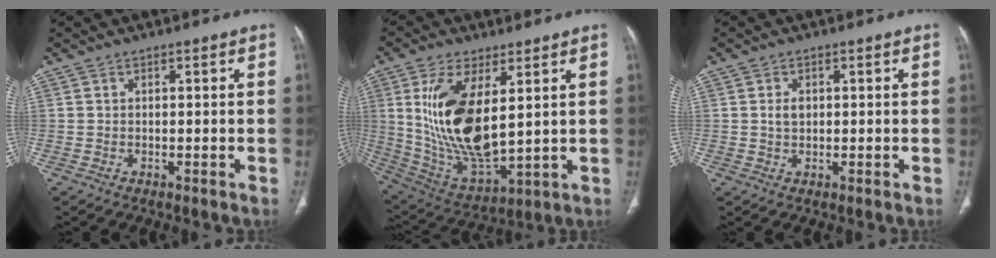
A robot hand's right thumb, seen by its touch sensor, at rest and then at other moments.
{"total": 18.6, "force": [4.1, 8.3, 16.1], "torque": [-0.310, -0.028, 0.097]}
{"total": 2.2, "force": [0.3, 1.5, 1.5], "torque": [-0.027, 0.001, 0.008]}